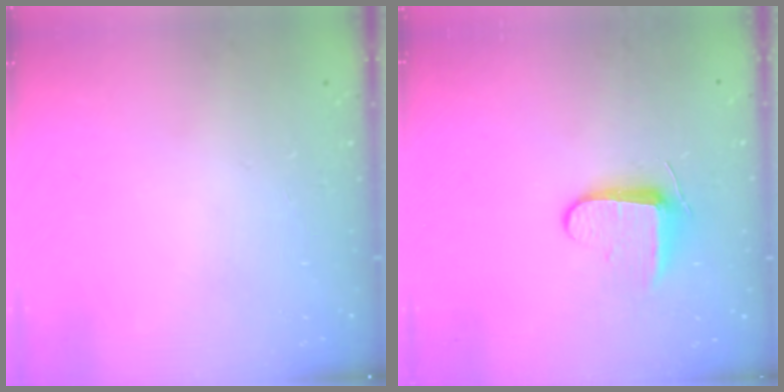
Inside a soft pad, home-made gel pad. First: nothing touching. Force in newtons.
{"total": 8.7, "press": 8.6, "slide": 1.4}